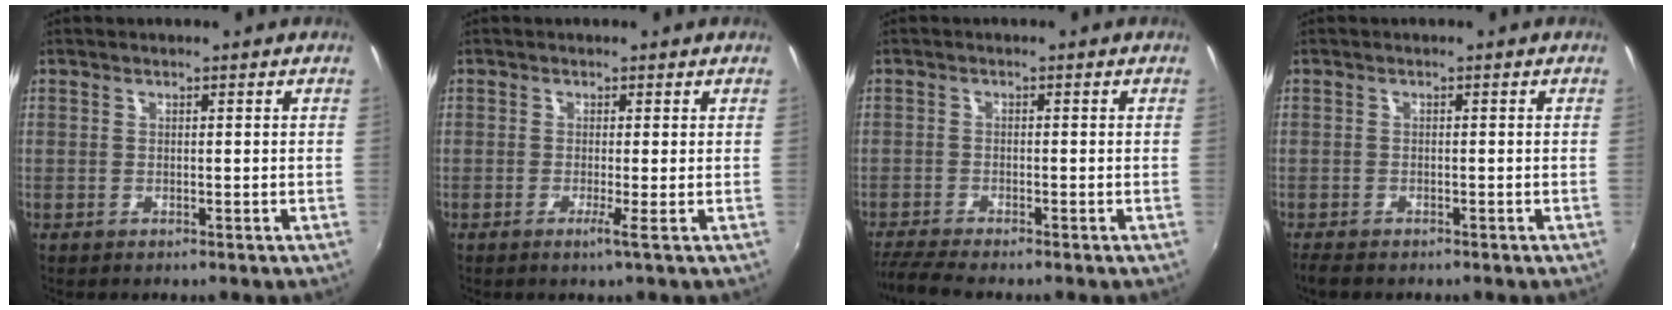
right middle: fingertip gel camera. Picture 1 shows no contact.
{"total": 1.5, "force": [-0.4, -0.7, 1.2], "torque": [-0.023, -0.008, -0.013]}
{"total": 5.2, "force": [-4.7, -0.1, 2.3], "torque": [-0.064, -0.024, -0.086]}
{"total": 3.0, "force": [-2.7, 0.7, 1.2], "torque": [-0.027, -0.019, -0.047]}